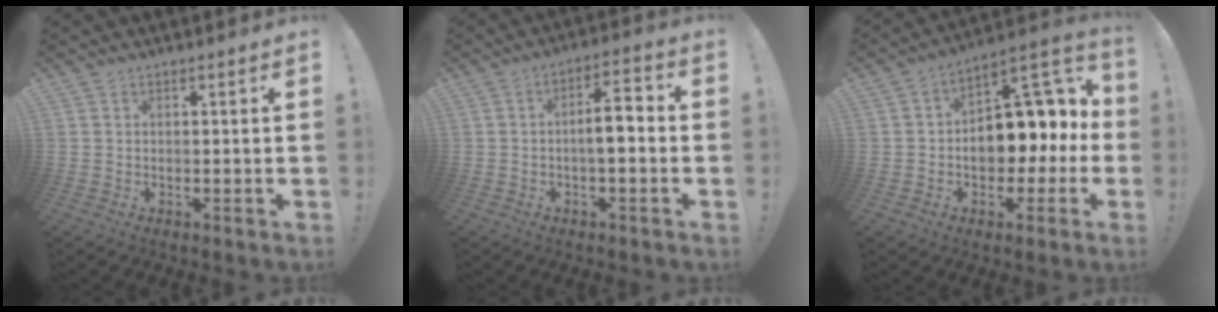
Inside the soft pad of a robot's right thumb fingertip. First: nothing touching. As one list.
[{"total": 7.8, "force": [-1.1, 2.8, 7.2], "torque": [-0.110, 0.011, -0.021]}, {"total": 13.6, "force": [0.4, 9.1, 10.0], "torque": [-0.125, -0.001, 0.015]}]